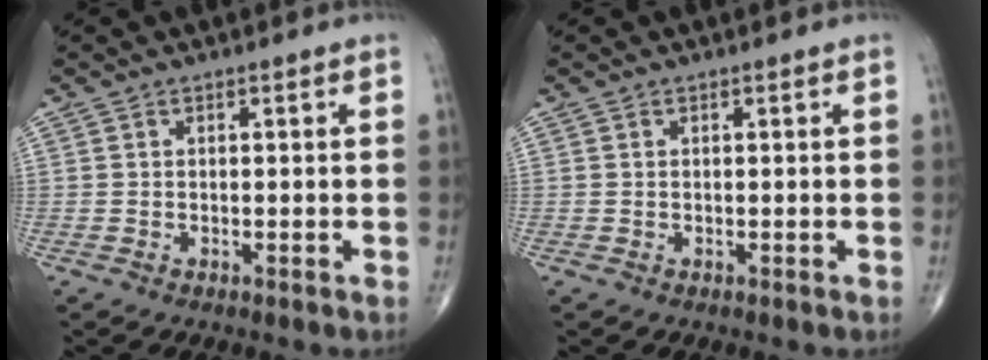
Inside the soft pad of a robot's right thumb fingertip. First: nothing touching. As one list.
[{"total": 0.0}]